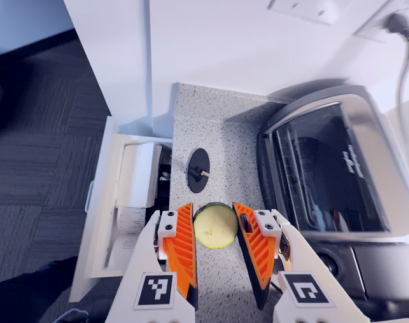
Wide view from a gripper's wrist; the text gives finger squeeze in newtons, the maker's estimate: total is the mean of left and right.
{"total": 10.0, "left": 10.0, "right": 9.9}